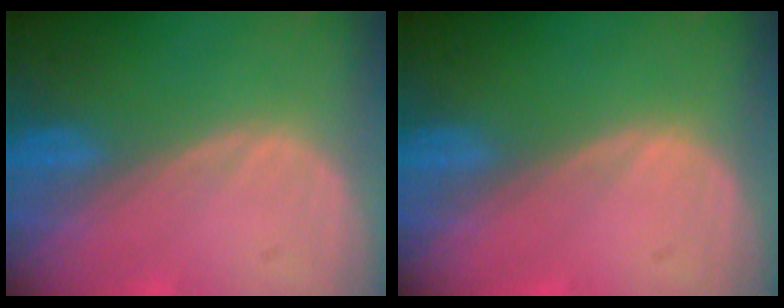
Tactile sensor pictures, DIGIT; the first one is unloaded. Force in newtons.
{"total": 0.0}